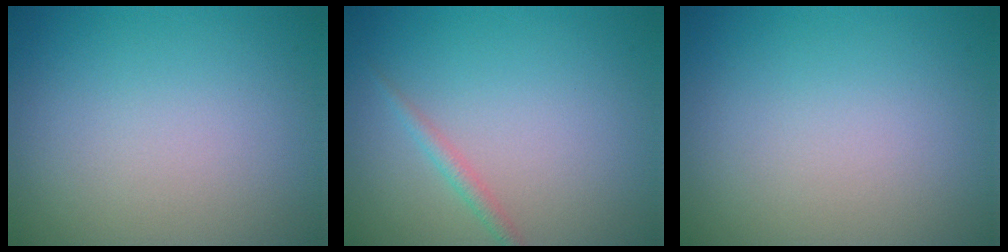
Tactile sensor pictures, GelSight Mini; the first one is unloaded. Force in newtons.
{"total": 1.1, "press": 1.1, "slide": 0.1}
{"total": 0.0}